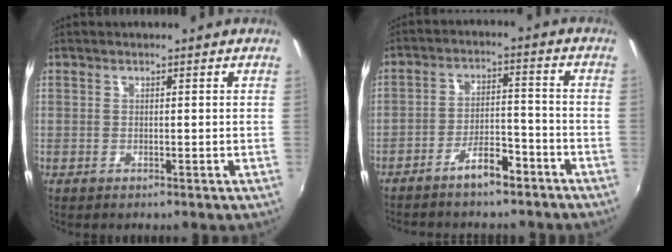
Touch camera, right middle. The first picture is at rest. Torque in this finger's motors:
{"motor_torque": [1.07, -1.07, 0.16, 0.07]}